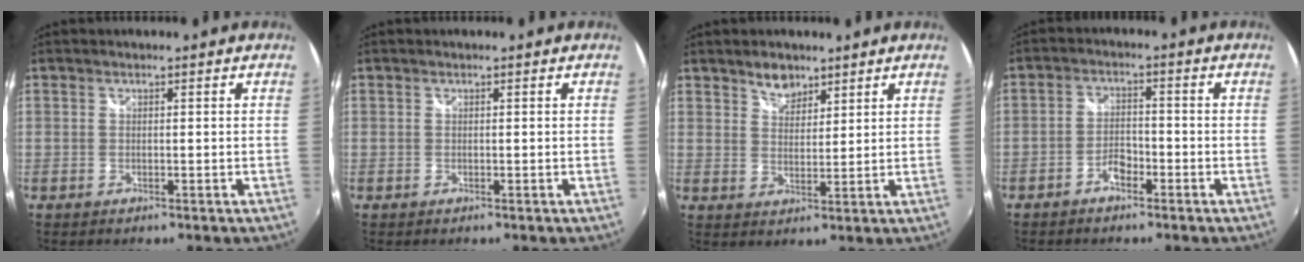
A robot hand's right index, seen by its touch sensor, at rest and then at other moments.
{"total": 0.0}
{"total": 4.4, "force": [3.4, 2.3, 1.5], "torque": [-0.015, 0.003, 0.059]}
{"total": 3.6, "force": [-2.5, 1.7, 1.9], "torque": [-0.046, 0.006, -0.044]}